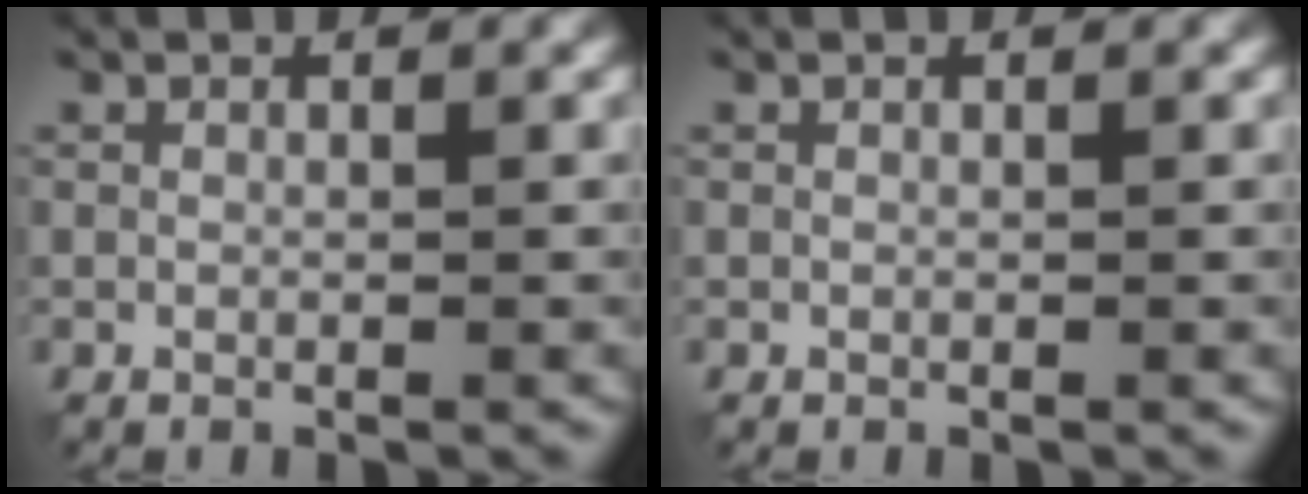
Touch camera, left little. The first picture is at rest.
{"total": 0.0}